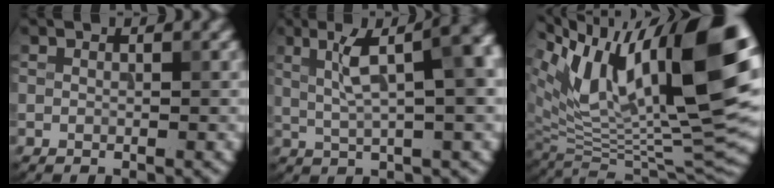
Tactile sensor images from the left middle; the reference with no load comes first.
{"total": 8.7, "force": [2.6, 2.7, 7.9], "torque": [-0.122, 0.020, 0.045]}
{"total": 16.4, "force": [7.0, 6.4, 13.4], "torque": [-0.219, 0.014, 0.115]}